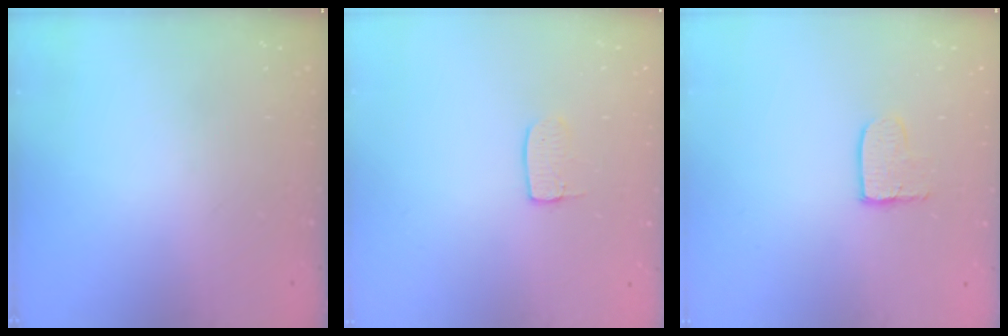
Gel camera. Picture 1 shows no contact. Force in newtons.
{"total": 4.8, "press": 4.8, "slide": 0.3}
{"total": 5.5, "press": 5.5, "slide": 0.4}